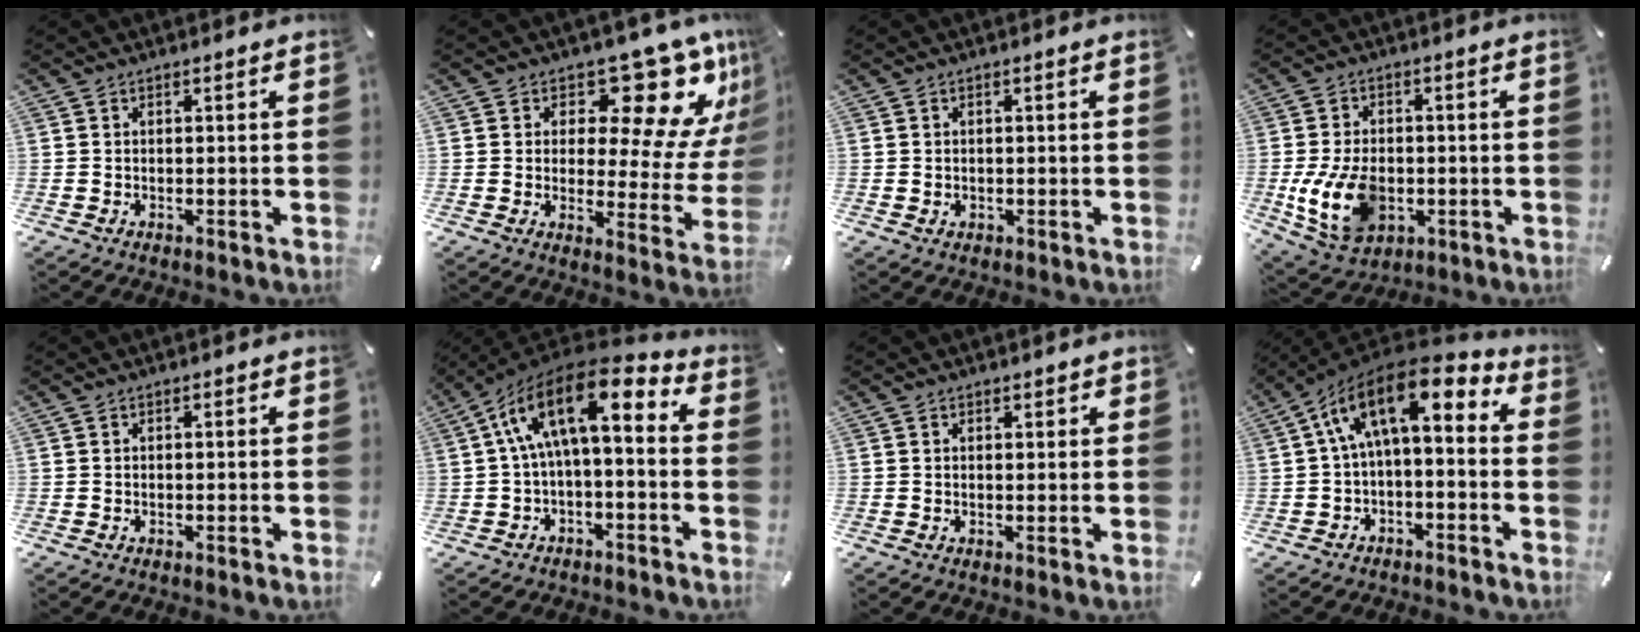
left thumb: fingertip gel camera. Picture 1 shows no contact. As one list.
[{"total": 16.5, "force": [11.1, 7.4, 9.7], "torque": [-0.111, -0.106, 0.181]}, {"total": 1.0, "force": [0.1, 1.0, 0.2], "torque": [-0.005, 0.007, -0.001]}, {"total": 13.0, "force": [-2.7, 9.0, 9.0], "torque": [-0.185, -0.001, -0.046]}, {"total": 0.0}, {"total": 16.5, "force": [3.7, 7.2, 14.3], "torque": [-0.267, -0.017, 0.059]}, {"total": 0.8, "force": [0.5, 0.6, 0.3], "torque": [0.002, -0.002, 0.008]}, {"total": 14.3, "force": [4.1, 6.6, 12.0], "torque": [-0.218, -0.015, 0.065]}]